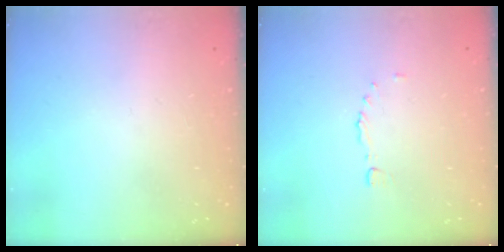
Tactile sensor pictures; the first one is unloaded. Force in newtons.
{"total": 1.7, "press": 1.5, "slide": 0.7}